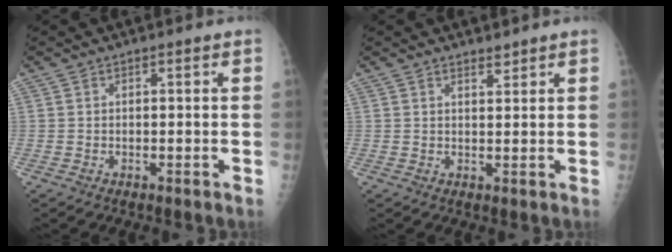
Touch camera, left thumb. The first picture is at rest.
{"total": 1.5, "force": [1.4, 0.5, 0.4], "torque": [0.001, -0.013, 0.022]}